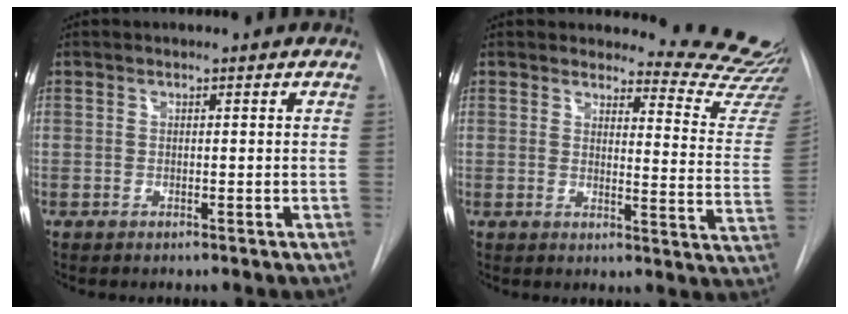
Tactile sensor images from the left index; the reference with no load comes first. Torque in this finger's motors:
{"motor_torque": [0.91, -1.22, 0.02, -0.06]}